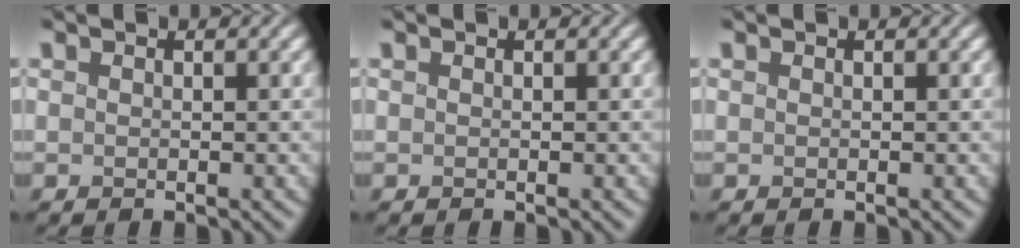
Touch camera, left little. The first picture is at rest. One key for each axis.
{"total": 0.0}
{"total": 0.0}